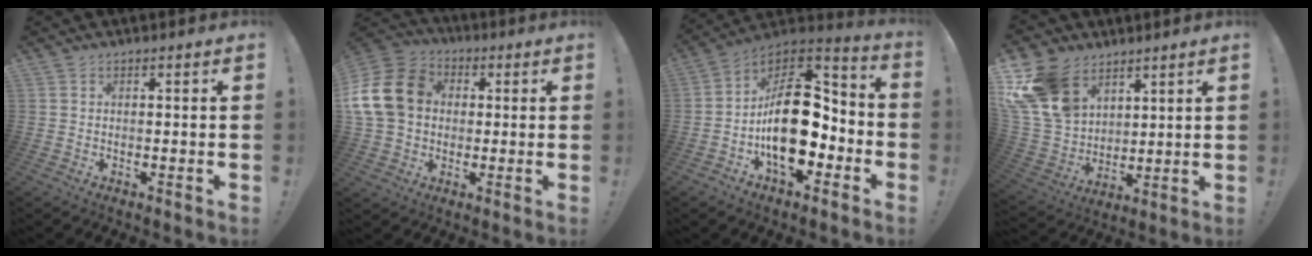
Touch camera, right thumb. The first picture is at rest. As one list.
[{"total": 18.6, "force": [2.4, 14.8, 11.1], "torque": [-0.206, 0.010, 0.049]}, {"total": 22.7, "force": [-3.0, 13.1, 18.2], "torque": [-0.300, 0.022, -0.040]}, {"total": 18.5, "force": [10.3, 12.4, 9.1], "torque": [-0.177, -0.053, 0.201]}]